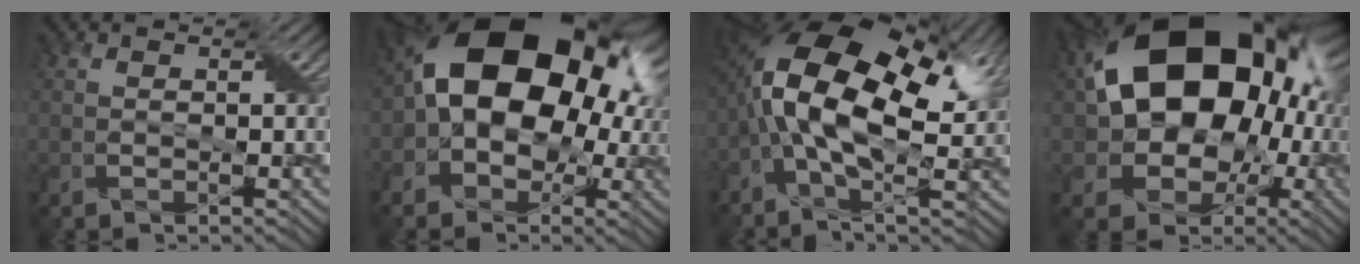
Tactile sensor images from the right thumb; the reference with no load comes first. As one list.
[{"total": 17.7, "force": [1.4, 13.0, 12.0], "torque": [-0.157, -0.002, 0.015]}, {"total": 16.9, "force": [2.6, 7.9, 14.7], "torque": [-0.289, 0.008, 0.032]}, {"total": 21.1, "force": [3.1, 16.1, 13.3], "torque": [-0.231, -0.008, 0.059]}]